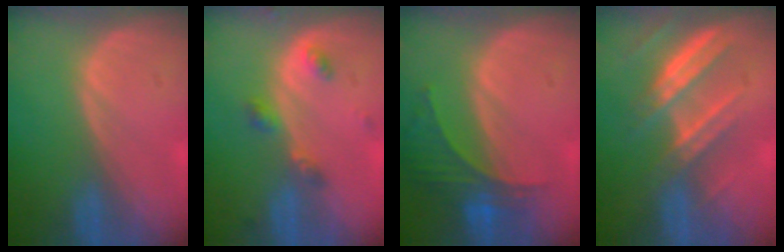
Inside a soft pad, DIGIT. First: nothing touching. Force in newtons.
{"total": 3.5, "press": 3.5, "slide": 0.5}
{"total": 5.9, "press": 5.6, "slide": 1.9}
{"total": 7.9, "press": 7.0, "slide": 3.7}